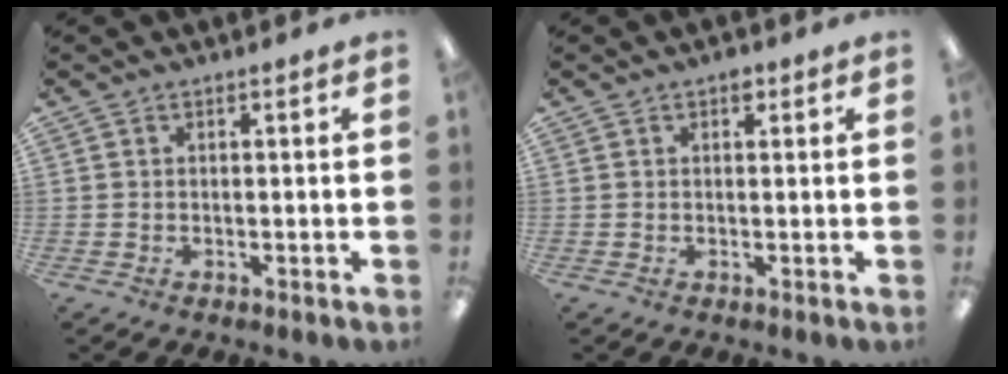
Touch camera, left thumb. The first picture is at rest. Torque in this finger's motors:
{"motor_torque": [0.22, 0.03, 0.34, -0.43, 0.00]}